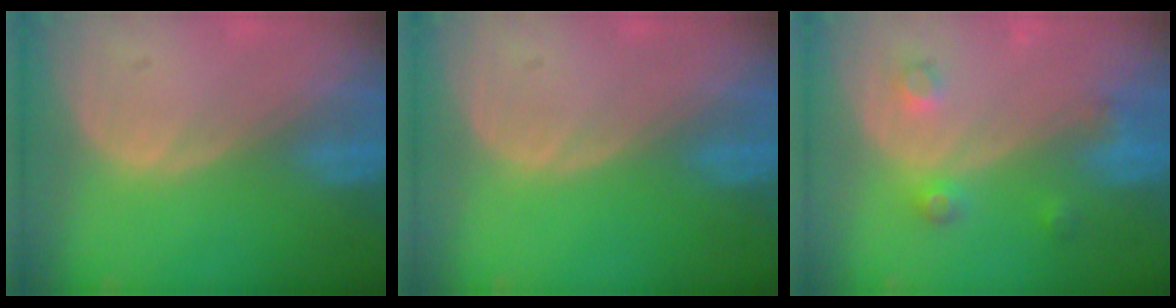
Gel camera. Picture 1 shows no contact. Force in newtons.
{"total": 0.0}
{"total": 3.7, "press": 3.4, "slide": 1.5}